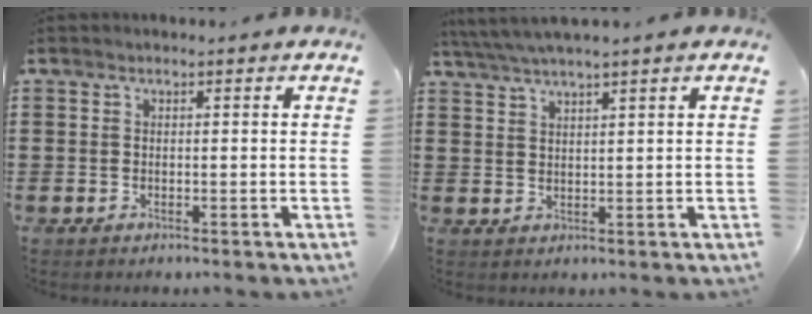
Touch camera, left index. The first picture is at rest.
{"total": 3.1, "force": [2.7, -0.5, 1.5], "torque": [-0.034, -0.004, 0.049]}